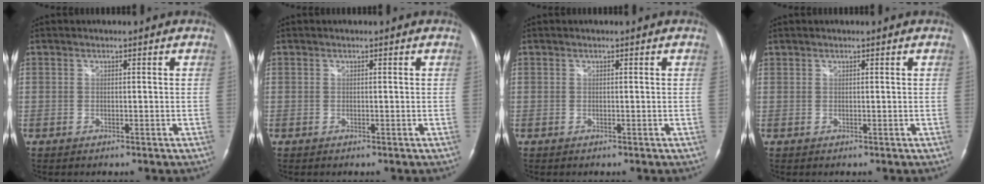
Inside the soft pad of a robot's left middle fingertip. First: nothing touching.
{"total": 0.0}
{"total": 0.0}
{"total": 0.0}